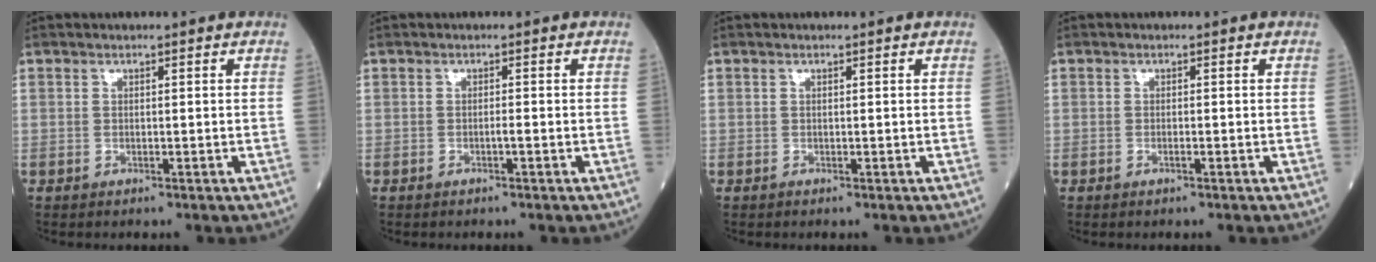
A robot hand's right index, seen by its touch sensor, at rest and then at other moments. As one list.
[{"total": 0.6, "force": [-0.3, -0.1, 0.5], "torque": [-0.008, 0.001, -0.007]}, {"total": 0.0}, {"total": 0.7, "force": [-0.4, 0.0, 0.6], "torque": [-0.015, -0.001, -0.006]}]